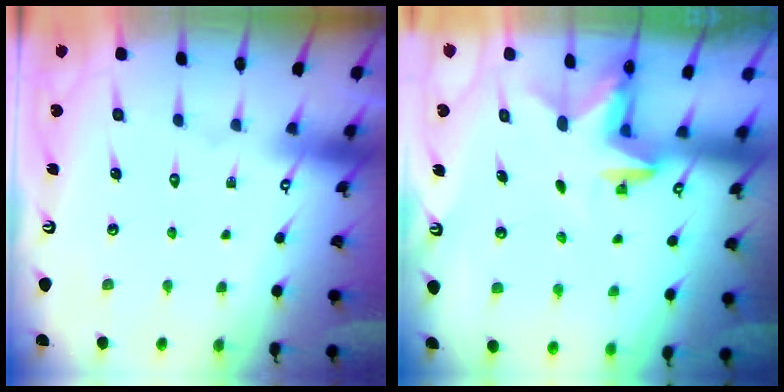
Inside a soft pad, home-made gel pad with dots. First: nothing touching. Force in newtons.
{"total": 2.4, "press": 2.3, "slide": 0.4}